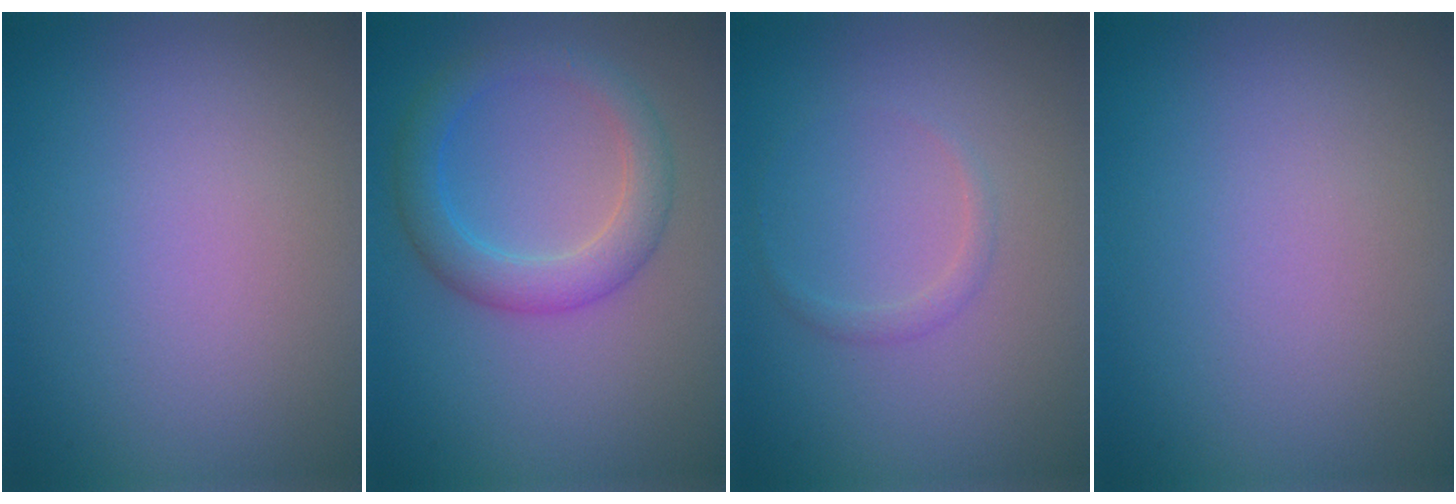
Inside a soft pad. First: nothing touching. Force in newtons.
{"total": 3.9, "press": 3.9, "slide": 0.1}
{"total": 1.0, "press": 1.0, "slide": 0.1}
{"total": 0.0}